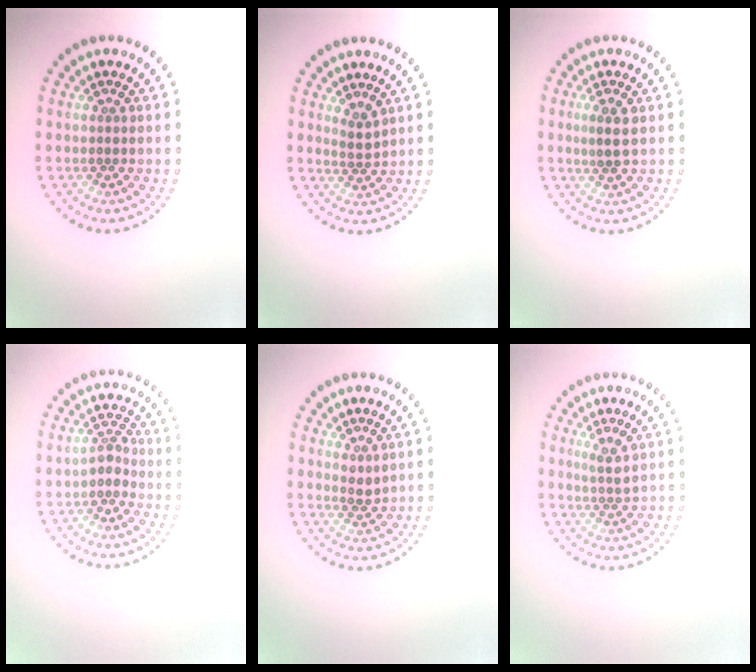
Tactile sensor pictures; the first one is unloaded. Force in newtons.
{"total": 1.4, "press": 1.1, "slide": 0.9}
{"total": 2.0, "press": 1.9, "slide": 0.6}
{"total": 1.7, "press": 1.4, "slide": 1.1}
{"total": 1.2, "press": 1.0, "slide": 0.7}
{"total": 1.9, "press": 1.3, "slide": 1.3}